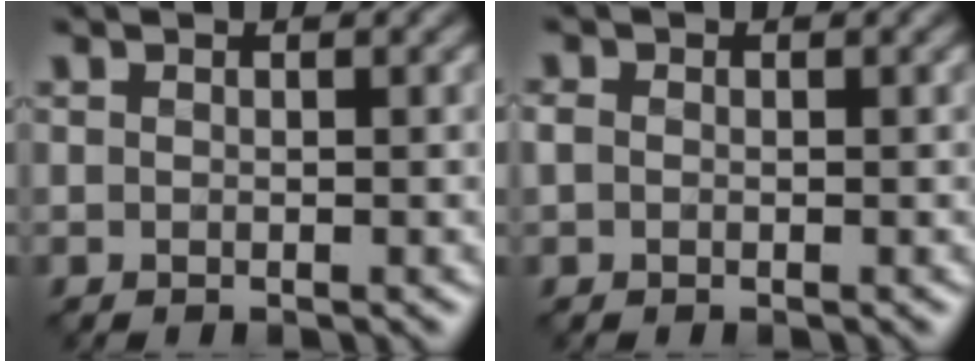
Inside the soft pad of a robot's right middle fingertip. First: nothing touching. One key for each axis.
{"total": 0.6, "fx": -0.1, "fy": 0.5, "fz": 0.2, "tx": -0.004, "ty": 0.003, "tz": -0.003}